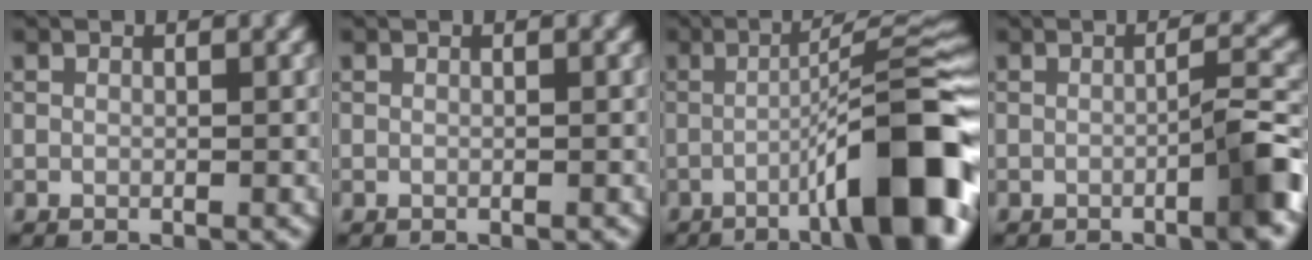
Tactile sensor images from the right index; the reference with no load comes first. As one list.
[{"total": 0.0}, {"total": 12.1, "force": [-4.5, 2.0, 11.1], "torque": [-0.140, 0.017, -0.068]}, {"total": 4.1, "force": [-1.7, 0.6, 3.7], "torque": [-0.045, 0.016, -0.034]}]